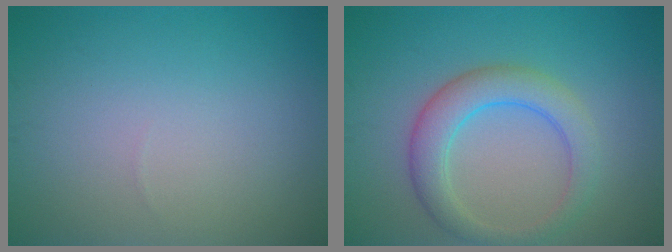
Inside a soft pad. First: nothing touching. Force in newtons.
{"total": 4.3, "press": 4.3, "slide": 0.2}